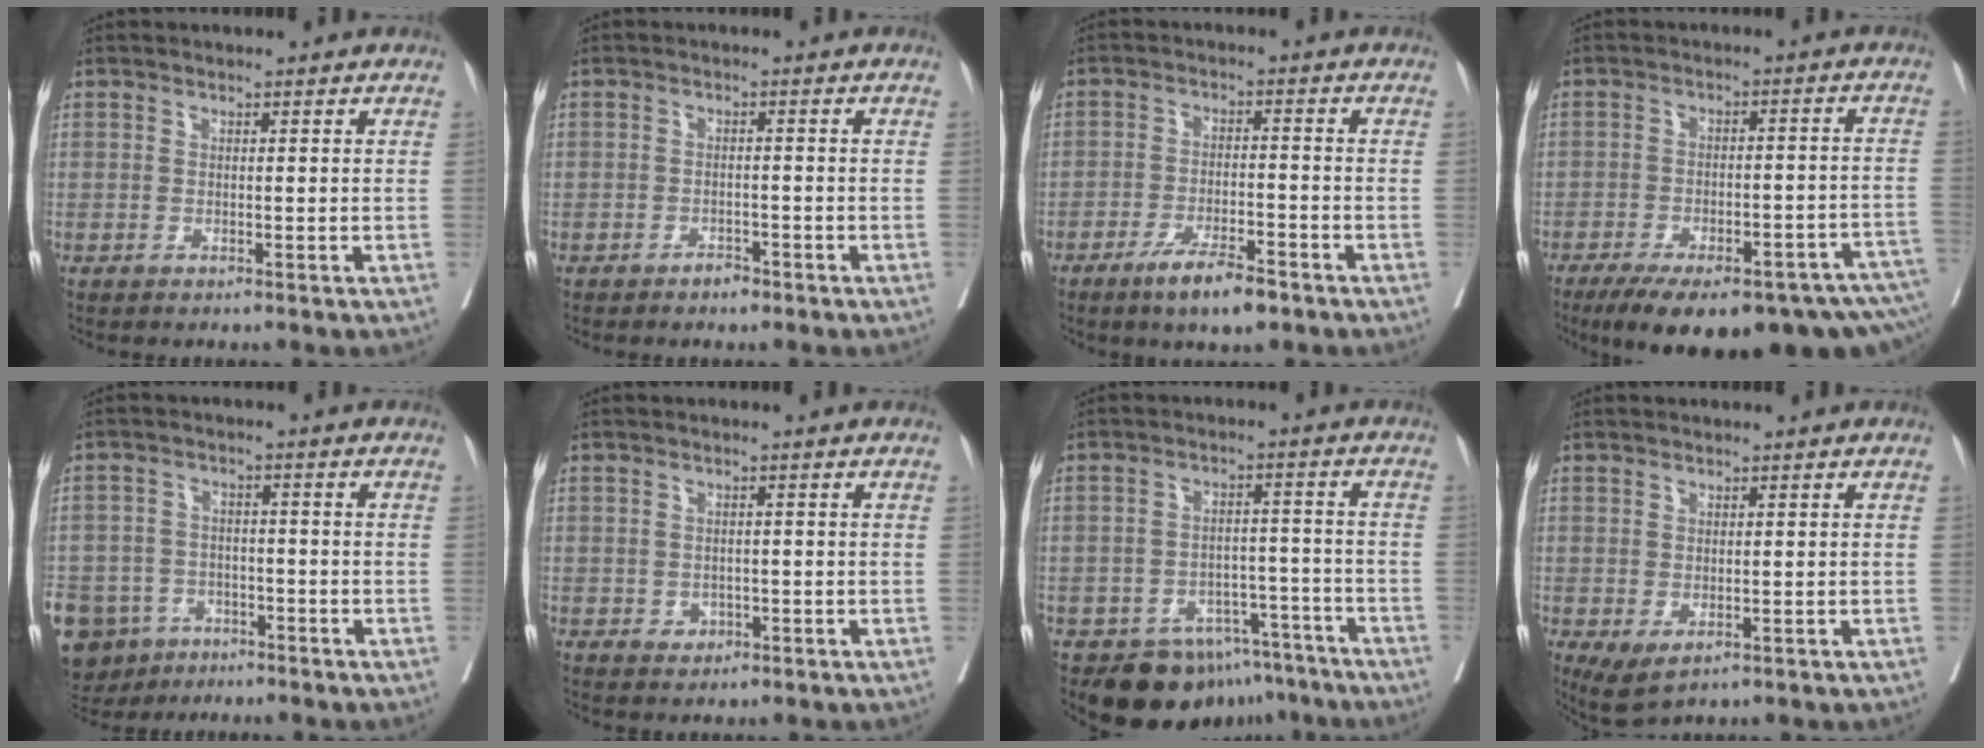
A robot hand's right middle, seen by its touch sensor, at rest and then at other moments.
{"total": 1.6, "force": [-1.3, 0.8, 0.6], "torque": [-0.007, 0.004, -0.017]}
{"total": 6.8, "force": [-4.6, 1.4, 4.8], "torque": [-0.086, -0.006, -0.076]}
{"total": 21.1, "force": [-15.5, 5.3, 13.3], "torque": [-0.151, 0.010, -0.203]}
{"total": 17.8, "force": [-10.1, 13.1, 6.5], "torque": [-0.203, -0.005, -0.146]}
{"total": 1.9, "force": [-0.6, 1.6, 0.8], "torque": [-0.007, 0.005, -0.002]}
{"total": 10.9, "force": [-8.4, 6.4, 2.4], "torque": [-0.007, 0.040, -0.109]}
{"total": 3.9, "force": [-1.2, 1.9, 3.2], "torque": [-0.053, -0.014, -0.005]}